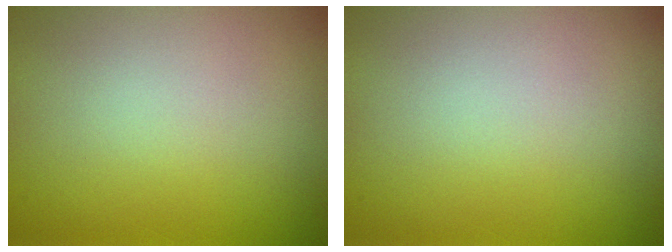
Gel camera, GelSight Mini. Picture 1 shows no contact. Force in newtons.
{"total": 0.0}